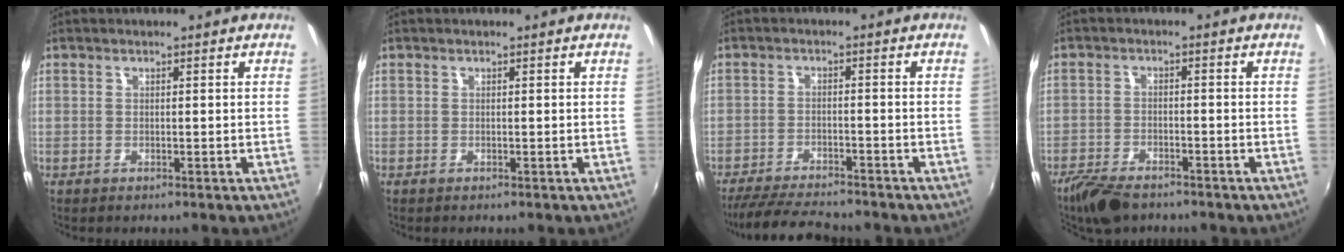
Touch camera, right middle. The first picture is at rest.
{"total": 0.0}
{"total": 10.9, "force": [-9.9, 1.8, 4.3], "torque": [-0.109, -0.014, -0.162]}
{"total": 7.7, "force": [-6.2, 2.9, 3.4], "torque": [-0.095, -0.015, -0.113]}